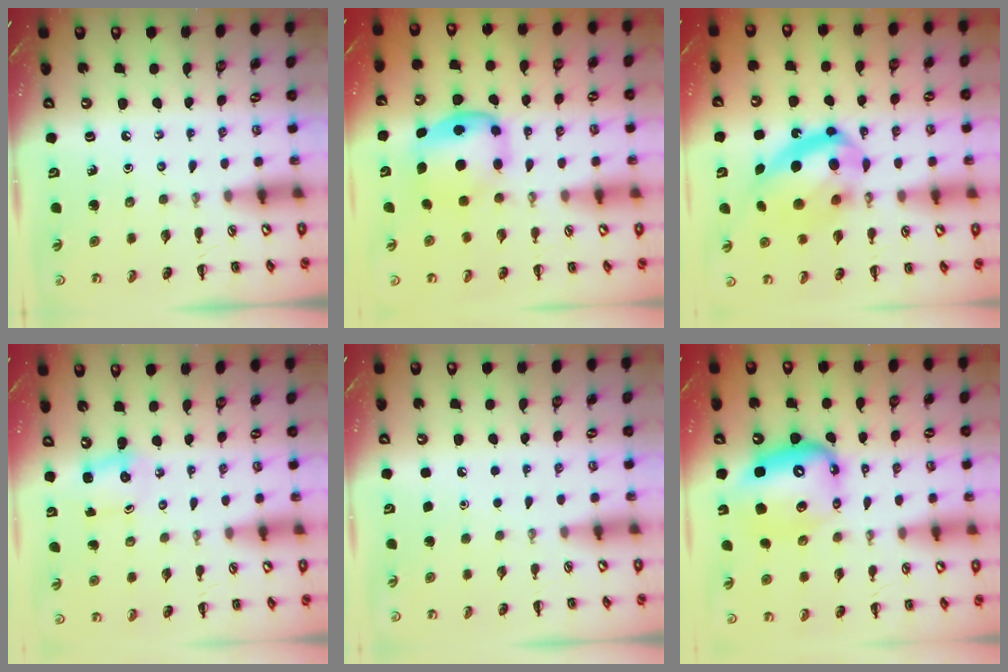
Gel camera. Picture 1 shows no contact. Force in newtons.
{"total": 6.4, "press": 6.4, "slide": 0.6}
{"total": 18.2, "press": 17.7, "slide": 4.5}
{"total": 2.4, "press": 2.4, "slide": 0.6}
{"total": 1.7, "press": 1.7, "slide": 0.1}
{"total": 11.5, "press": 11.1, "slide": 2.9}